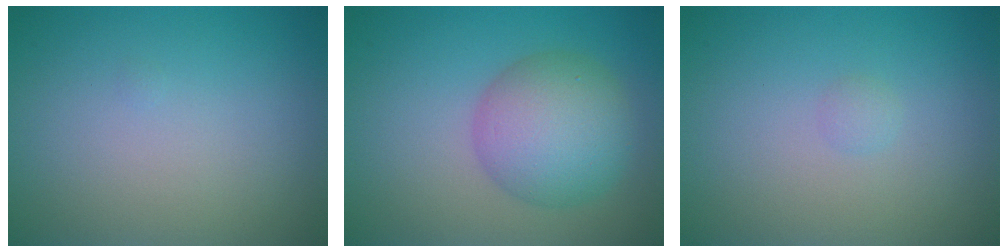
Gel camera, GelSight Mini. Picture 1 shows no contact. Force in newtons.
{"total": 6.3, "press": 6.3, "slide": 0.1}
{"total": 0.6, "press": 0.6, "slide": 0.0}